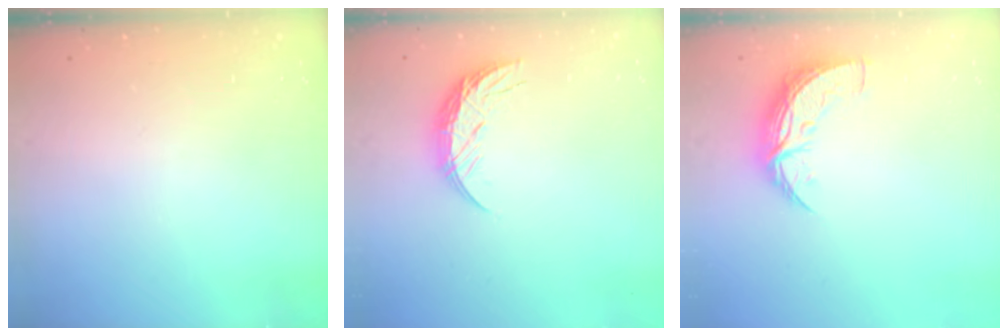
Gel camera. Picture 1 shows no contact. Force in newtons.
{"total": 8.2, "press": 8.2, "slide": 0.8}
{"total": 8.8, "press": 8.8, "slide": 0.4}